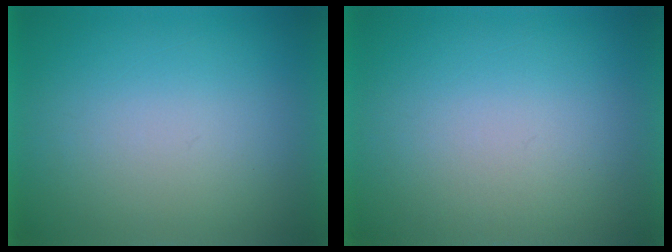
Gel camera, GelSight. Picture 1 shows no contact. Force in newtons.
{"total": 1.1}